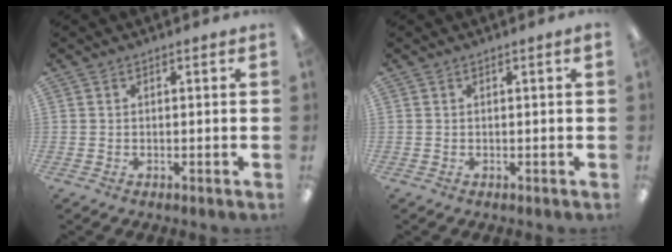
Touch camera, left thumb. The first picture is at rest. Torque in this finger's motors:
{"motor_torque": [-0.09, -0.08, 0.02, 0.00, 0.00]}